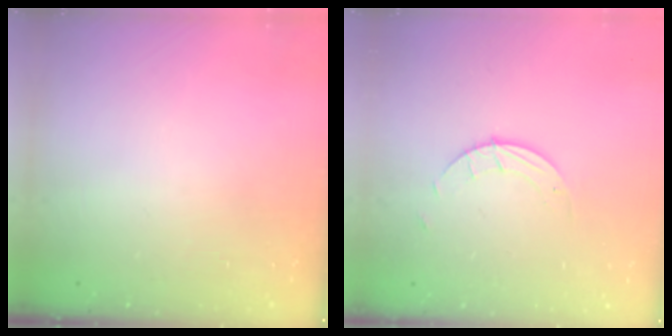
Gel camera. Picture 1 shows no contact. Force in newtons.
{"total": 1.5, "press": 1.5, "slide": 0.1}